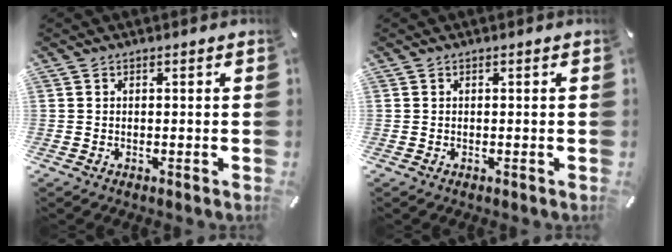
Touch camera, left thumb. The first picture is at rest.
{"total": 0.0}